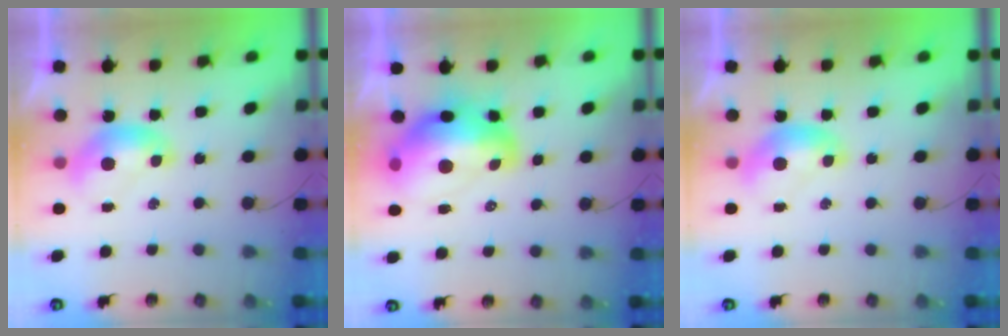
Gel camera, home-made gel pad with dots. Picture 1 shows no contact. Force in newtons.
{"total": 11.8, "press": 11.7, "slide": 1.6}
{"total": 0.0}